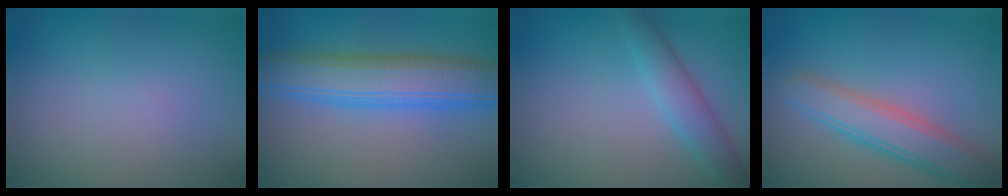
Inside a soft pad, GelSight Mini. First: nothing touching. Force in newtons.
{"total": 7.5, "press": 7.5, "slide": 0.1}
{"total": 3.0, "press": 3.0, "slide": 0.1}
{"total": 4.8, "press": 4.8, "slide": 0.2}